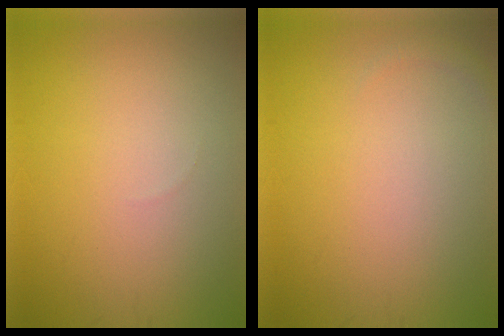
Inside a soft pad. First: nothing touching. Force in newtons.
{"total": 0.6, "press": 0.6, "slide": 0.1}